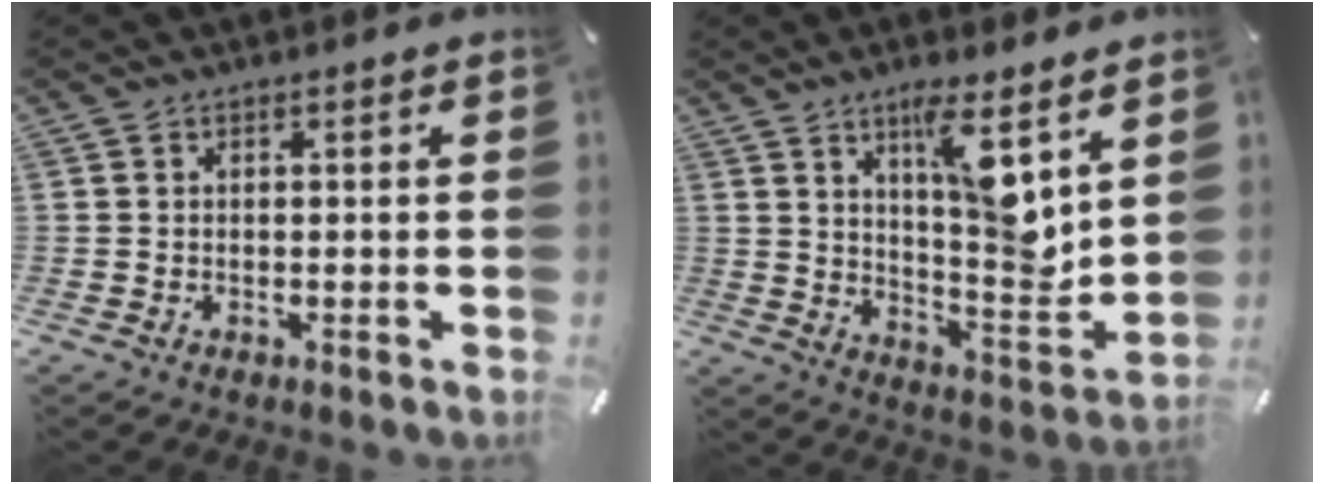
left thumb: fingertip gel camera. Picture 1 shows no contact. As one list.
[{"total": 12.6, "force": [6.9, 3.1, 10.1], "torque": [-0.139, -0.062, 0.115]}]